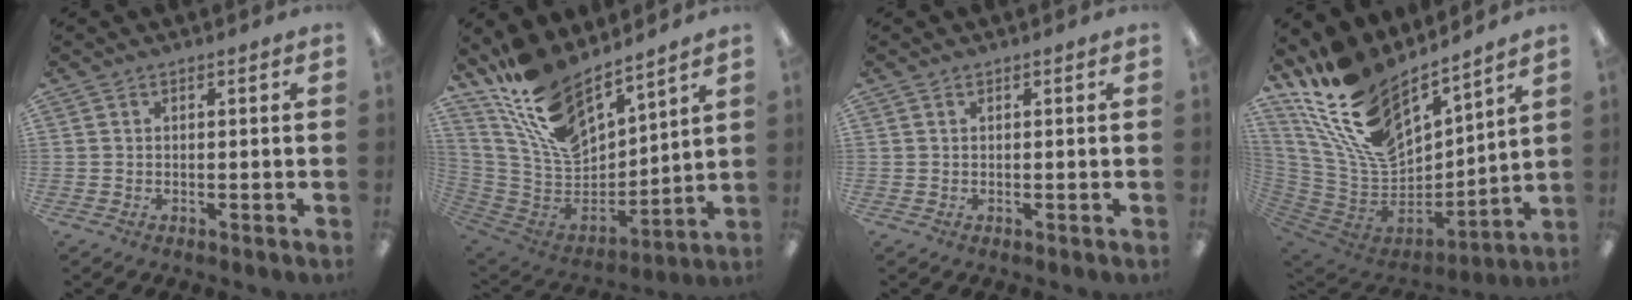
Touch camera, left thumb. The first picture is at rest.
{"total": 17.2, "force": [13.4, 7.1, 8.0], "torque": [-0.179, -0.092, 0.245]}
{"total": 0.0}
{"total": 21.0, "force": [15.2, 9.6, 10.8], "torque": [-0.234, -0.103, 0.280]}